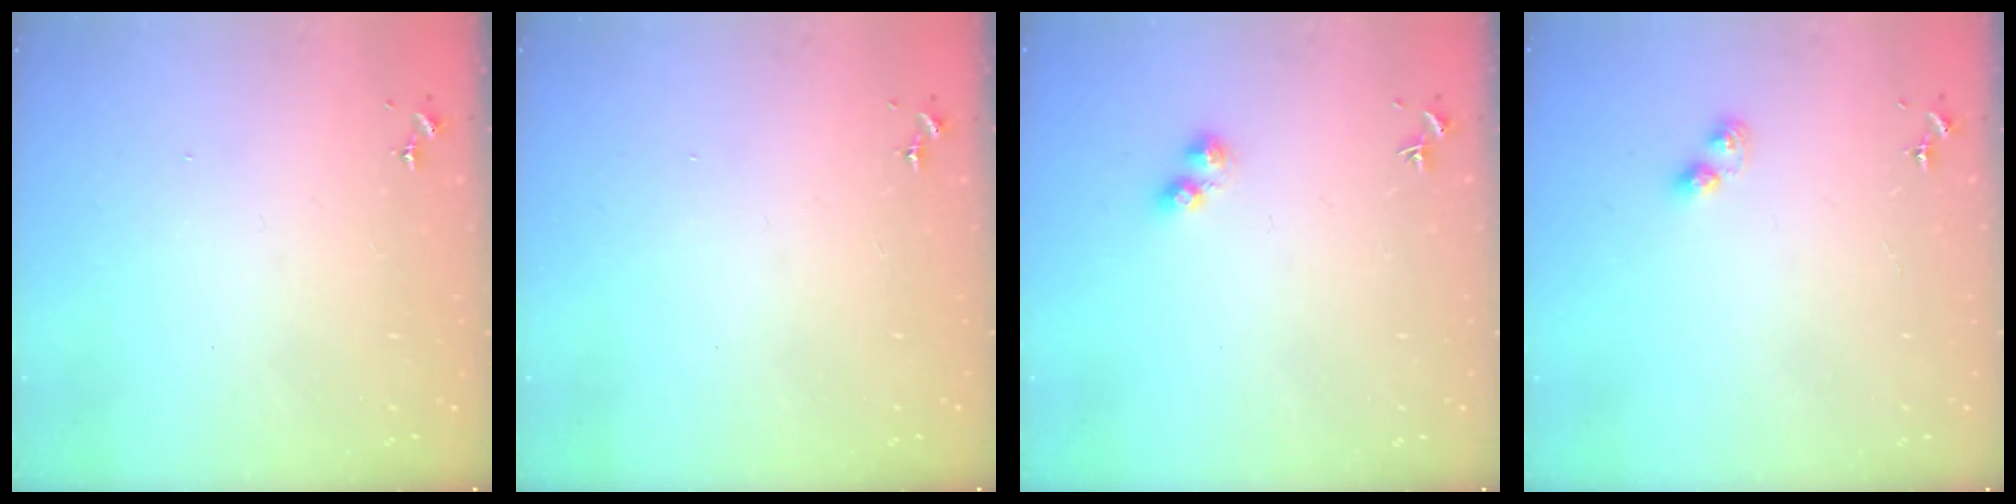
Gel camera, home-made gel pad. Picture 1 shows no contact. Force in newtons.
{"total": 0.0}
{"total": 3.2, "press": 3.1, "slide": 0.5}
{"total": 2.8, "press": 2.7, "slide": 0.4}